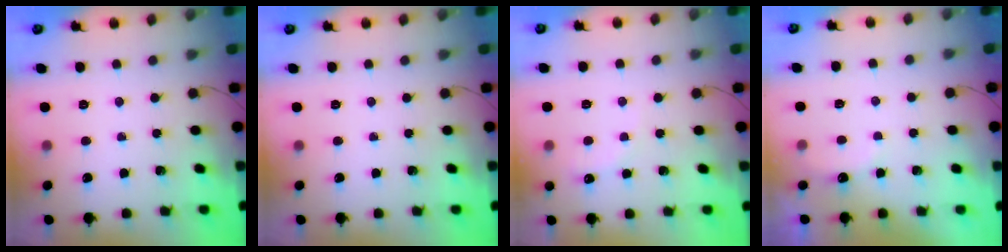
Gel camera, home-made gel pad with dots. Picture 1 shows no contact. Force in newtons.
{"total": 0.0}
{"total": 5.4, "press": 5.2, "slide": 1.5}
{"total": 4.4, "press": 4.3, "slide": 1.0}